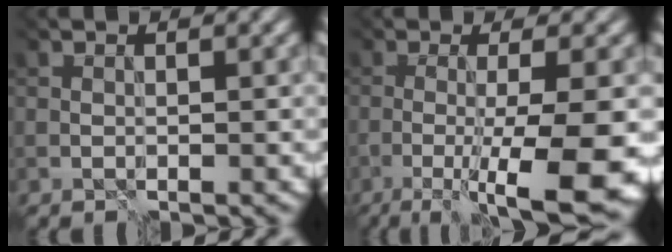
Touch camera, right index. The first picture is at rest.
{"total": 9.4, "force": [-3.0, 1.5, 8.8], "torque": [-0.118, -0.021, -0.042]}